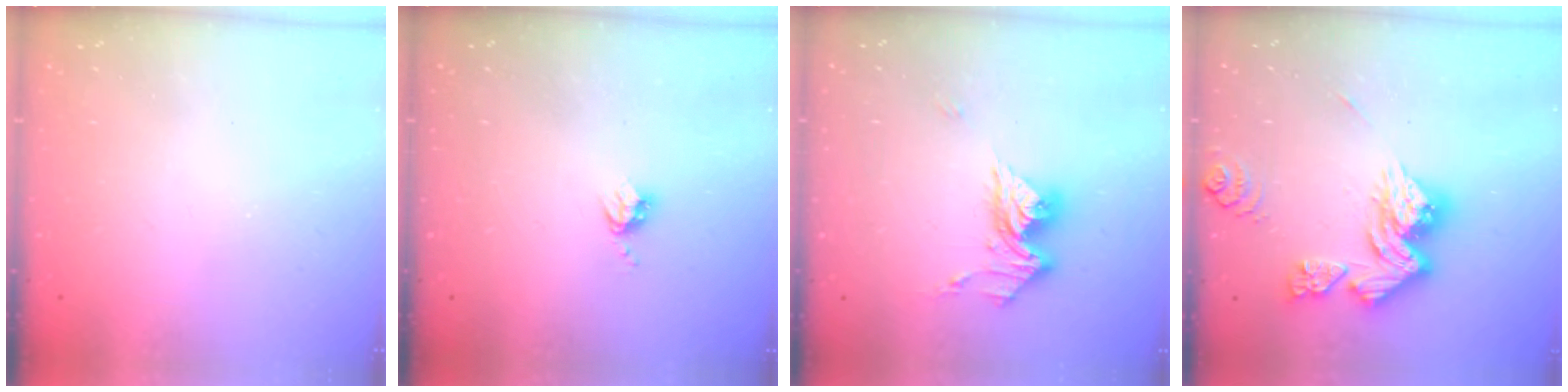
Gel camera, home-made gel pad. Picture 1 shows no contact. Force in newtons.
{"total": 3.5, "press": 3.4, "slide": 0.5}
{"total": 12.3, "press": 12.3, "slide": 1.4}
{"total": 14.6, "press": 14.5, "slide": 1.5}